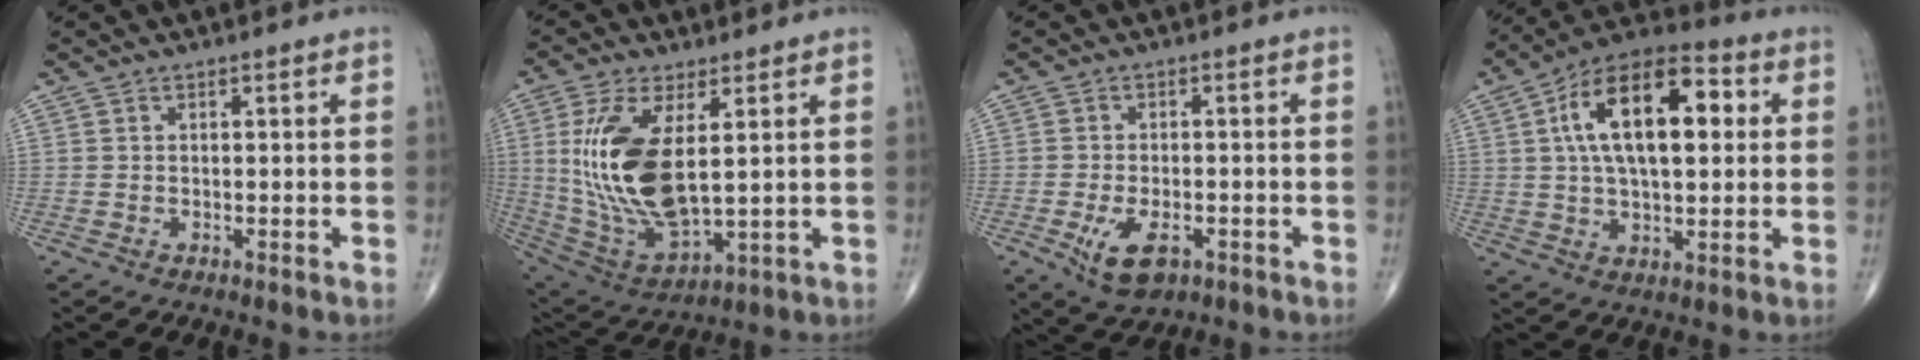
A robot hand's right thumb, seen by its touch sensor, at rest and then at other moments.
{"total": 18.0, "force": [2.9, 8.0, 15.9], "torque": [-0.328, -0.023, 0.073]}
{"total": 6.8, "force": [-2.8, 3.6, 5.1], "torque": [-0.090, 0.001, -0.038]}
{"total": 18.7, "force": [3.8, 9.1, 15.8], "torque": [-0.250, 0.023, 0.055]}